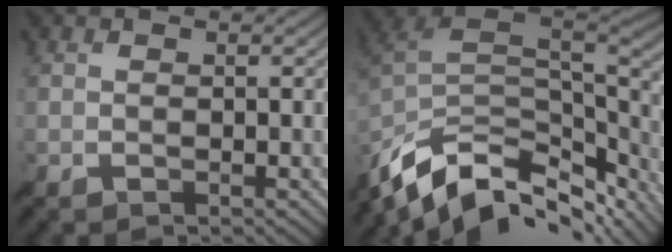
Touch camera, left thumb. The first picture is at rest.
{"total": 13.6, "force": [-8.5, 6.2, 8.6], "torque": [-0.218, -0.016, -0.141]}